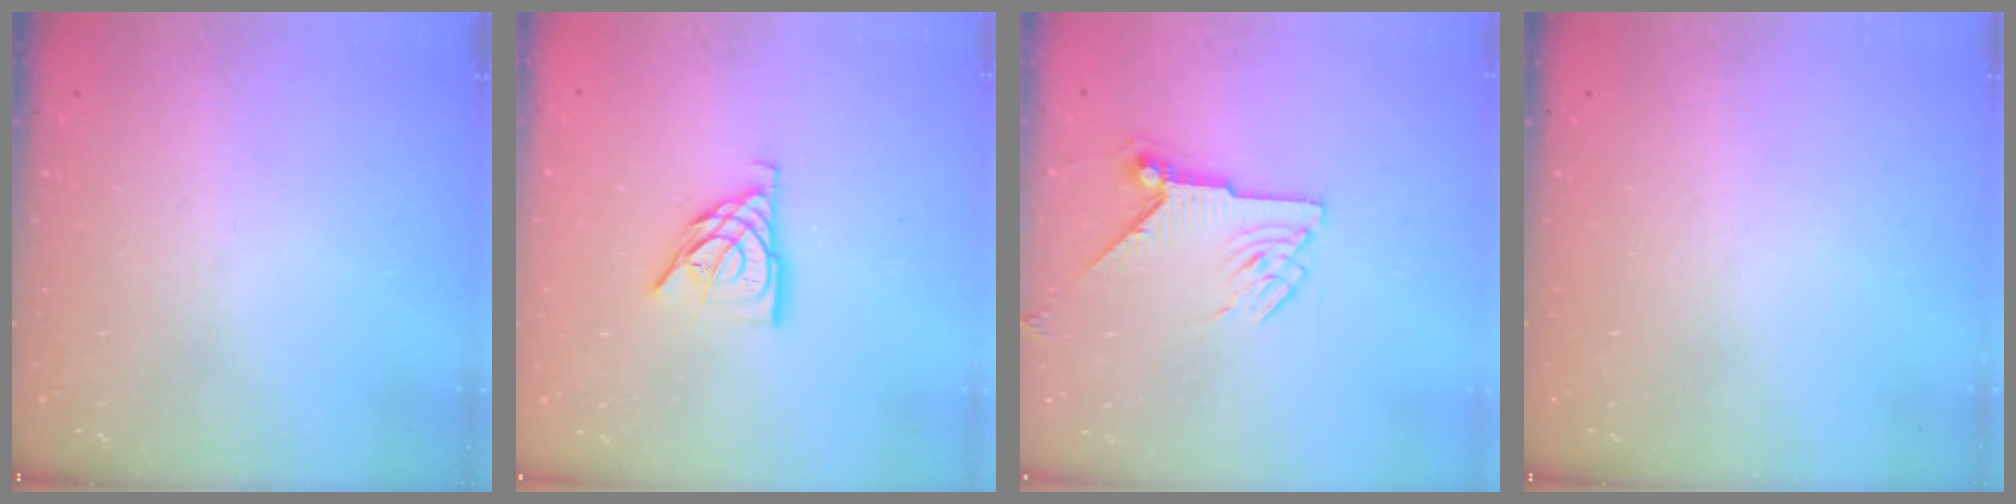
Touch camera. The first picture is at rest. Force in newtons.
{"total": 9.5, "press": 9.4, "slide": 1.0}
{"total": 8.0, "press": 8.0, "slide": 0.5}
{"total": 0.0}